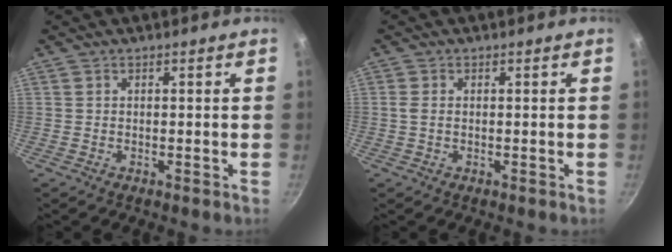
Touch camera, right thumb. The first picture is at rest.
{"total": 1.5, "force": [0.0, 1.0, 1.1], "torque": [-0.023, 0.001, -0.002]}